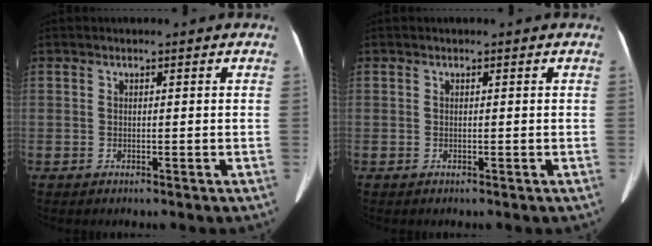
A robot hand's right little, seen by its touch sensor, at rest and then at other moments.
{"total": 0.0}